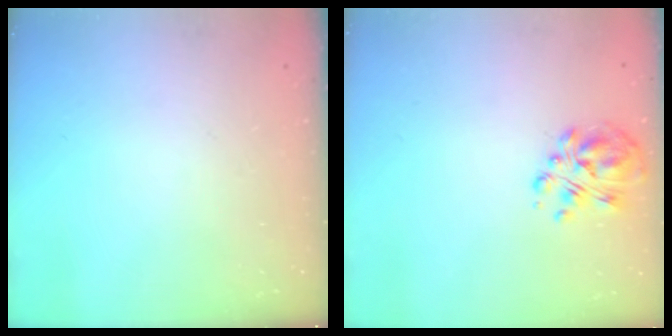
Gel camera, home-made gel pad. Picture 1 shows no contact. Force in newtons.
{"total": 6.8, "press": 6.6, "slide": 1.8}